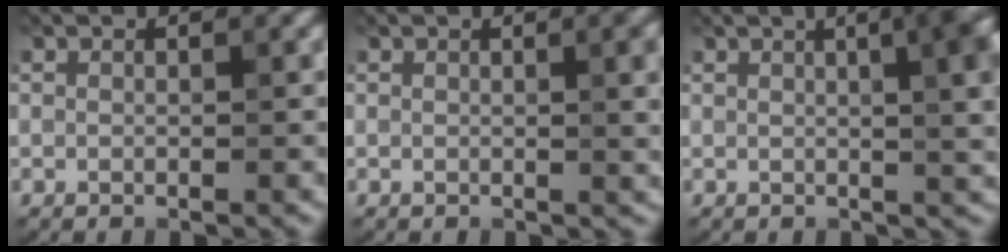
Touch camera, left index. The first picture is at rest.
{"total": 4.1, "force": [0.8, 1.4, 3.8], "torque": [-0.036, 0.010, 0.007]}
{"total": 11.5, "force": [3.2, 5.2, 9.8], "torque": [-0.069, 0.042, 0.030]}